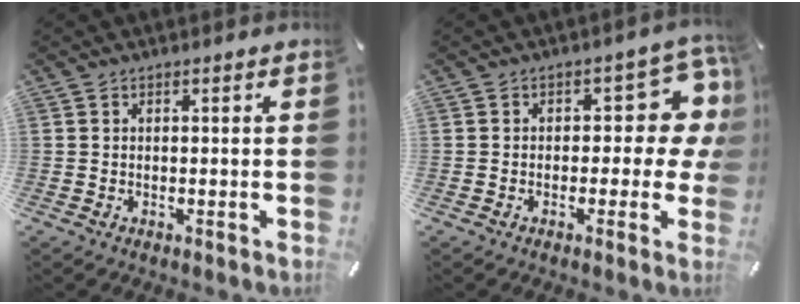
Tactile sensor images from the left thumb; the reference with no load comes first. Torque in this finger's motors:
{"motor_torque": [0.30, 0.17, 0.21, 0.05, -0.06]}